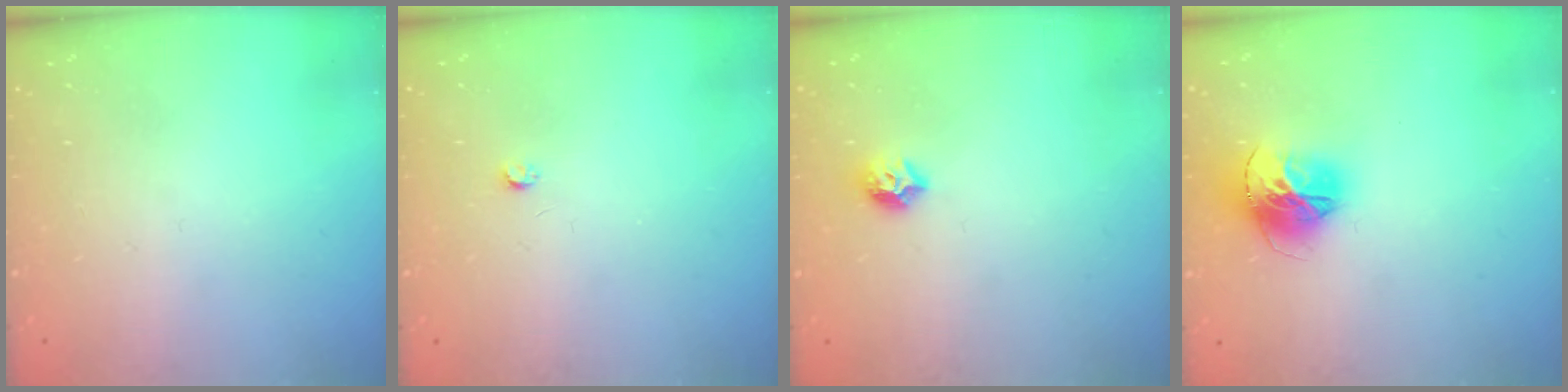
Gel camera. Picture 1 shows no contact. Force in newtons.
{"total": 2.5, "press": 2.5, "slide": 0.4}
{"total": 7.6, "press": 7.6, "slide": 0.7}
{"total": 15.1, "press": 15.0, "slide": 1.5}